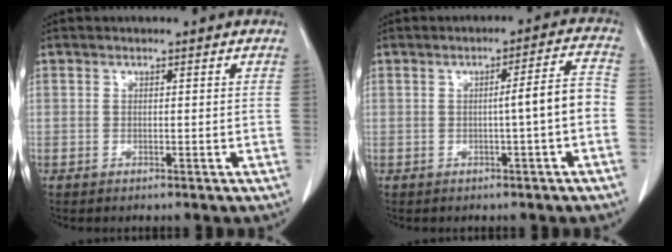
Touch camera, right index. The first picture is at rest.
{"total": 5.1, "force": [-1.0, -0.4, 5.0], "torque": [-0.066, 0.012, -0.015]}